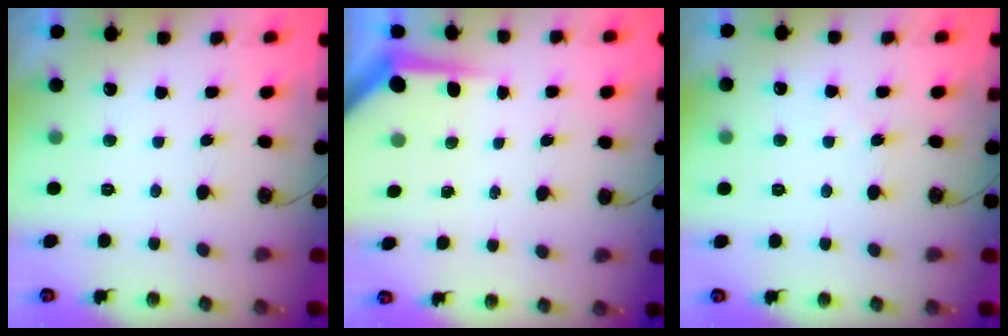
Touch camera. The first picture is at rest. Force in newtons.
{"total": 4.0, "press": 4.0, "slide": 0.3}
{"total": 3.7, "press": 3.6, "slide": 0.5}